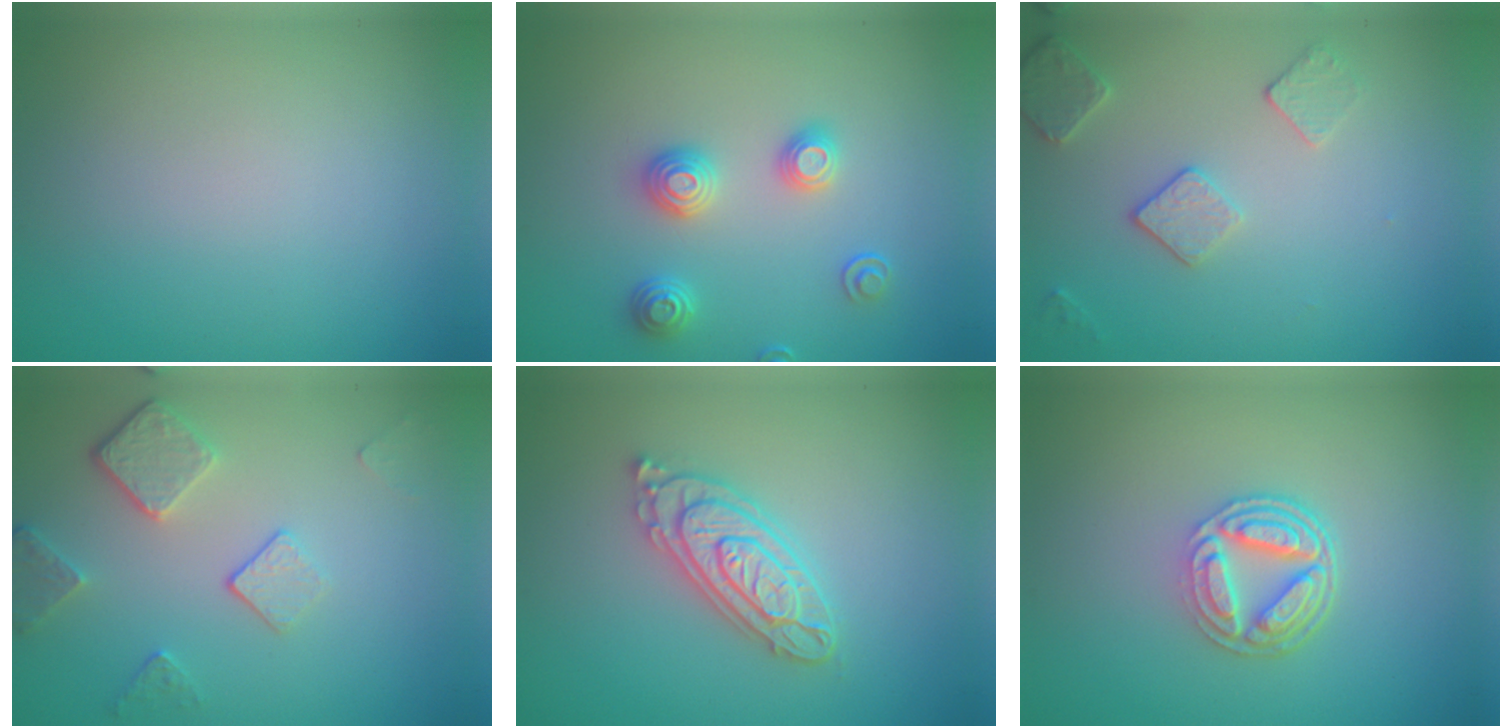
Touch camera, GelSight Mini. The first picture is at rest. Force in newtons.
{"total": 2.9, "press": 2.7, "slide": 1.1}
{"total": 2.7, "press": 2.7, "slide": 0.7}
{"total": 3.7, "press": 2.9, "slide": 2.4}
{"total": 4.3, "press": 4.2, "slide": 0.8}
{"total": 4.8, "press": 3.4, "slide": 3.5}